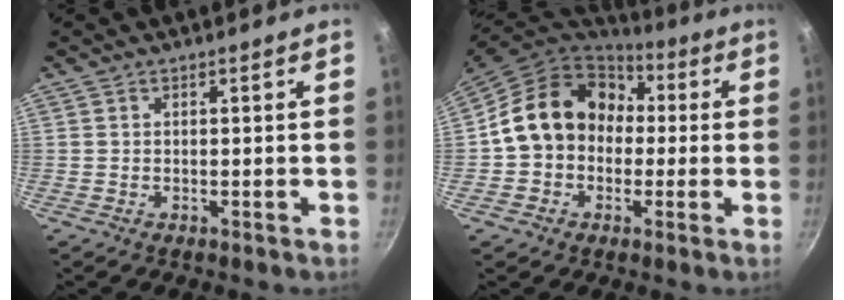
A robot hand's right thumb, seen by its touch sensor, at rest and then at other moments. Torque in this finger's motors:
{"motor_torque": [1.16, 3.38, 1.15, -0.72, 0.45]}